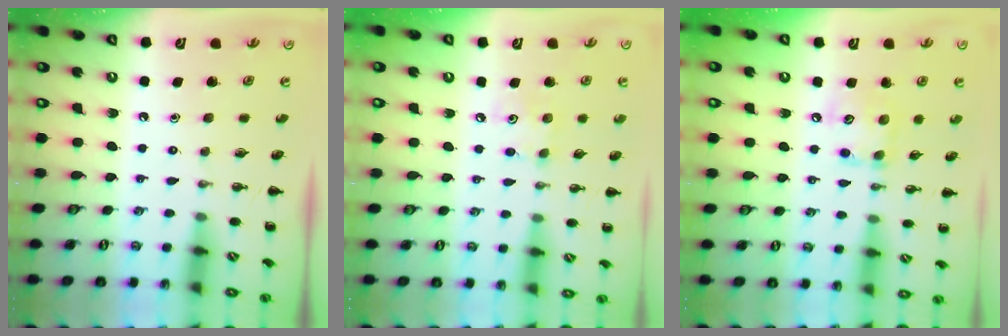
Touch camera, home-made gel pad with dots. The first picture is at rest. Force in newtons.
{"total": 4.0, "press": 3.8, "slide": 1.0}
{"total": 9.4, "press": 9.4, "slide": 0.4}